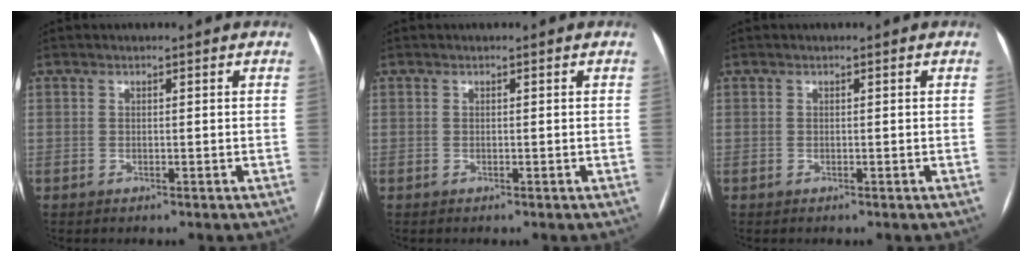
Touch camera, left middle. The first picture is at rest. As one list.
[{"total": 0.0}, {"total": 0.0}]